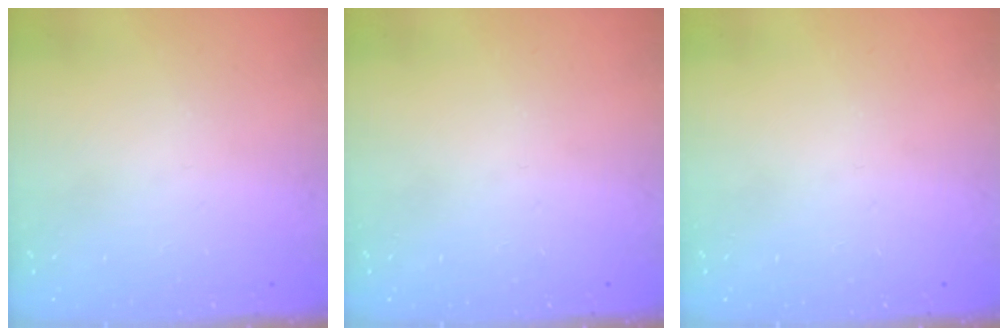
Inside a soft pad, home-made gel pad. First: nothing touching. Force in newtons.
{"total": 0.0}
{"total": 0.0}